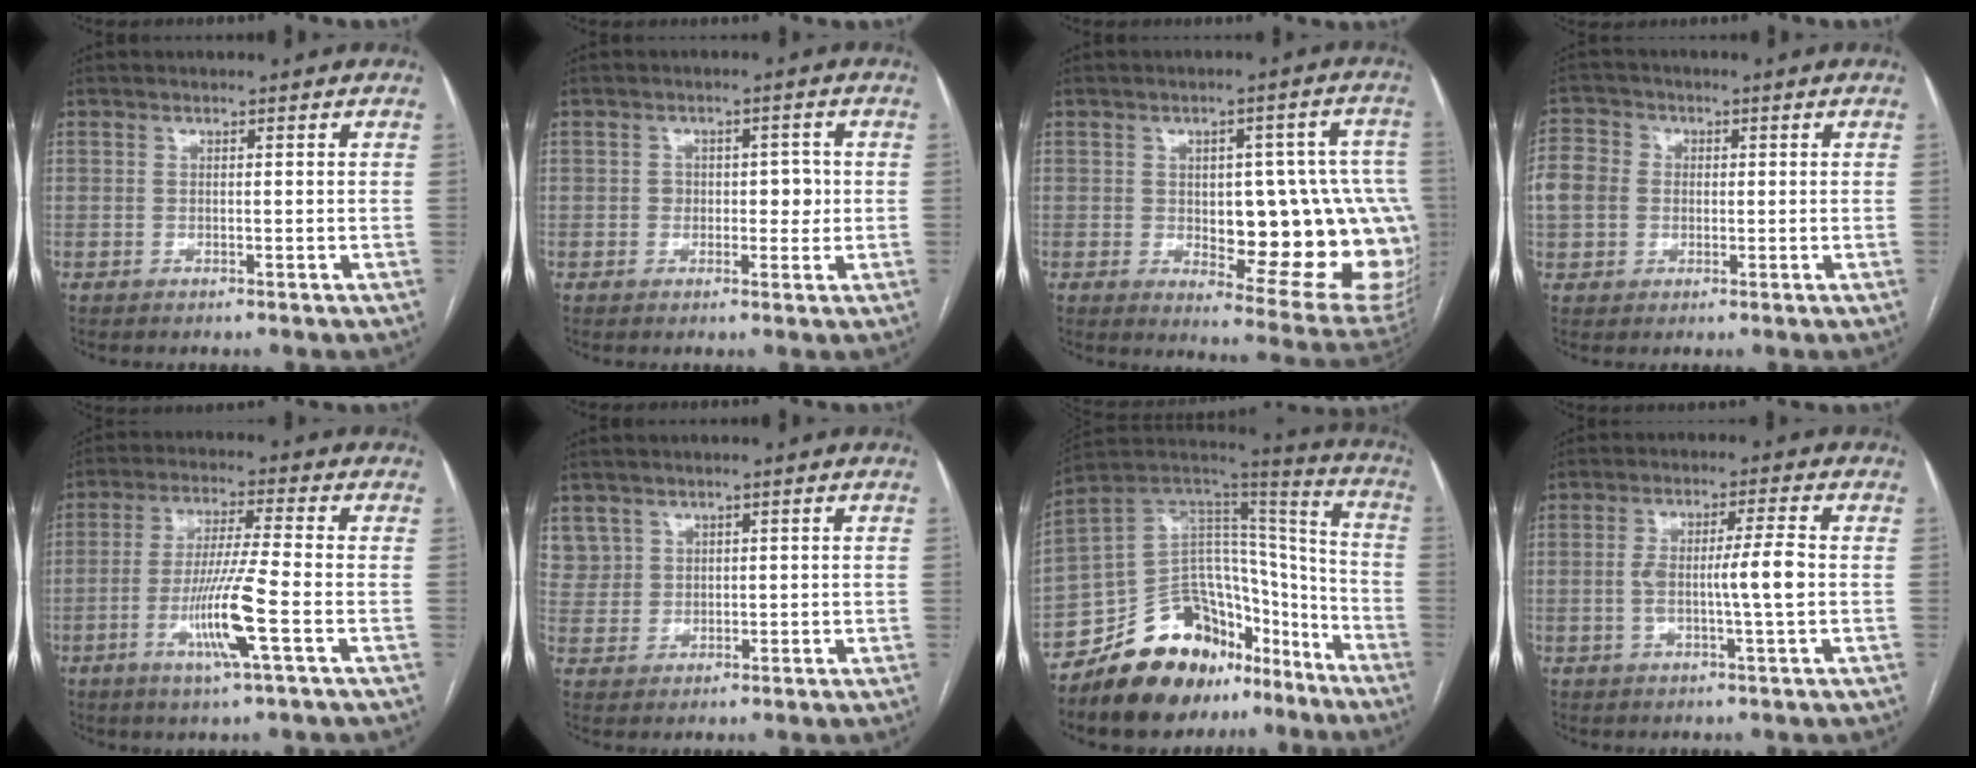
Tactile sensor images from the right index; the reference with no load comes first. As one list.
[{"total": 3.7, "force": [-0.1, 2.4, 2.8], "torque": [-0.030, 0.011, 0.001]}, {"total": 21.1, "force": [-1.7, 7.7, 19.6], "torque": [-0.156, 0.028, 0.006]}, {"total": 12.3, "force": [0.7, 11.2, 5.0], "torque": [-0.162, 0.044, 0.020]}, {"total": 10.1, "force": [-3.4, -0.6, 9.6], "torque": [-0.188, -0.013, -0.065]}, {"total": 5.1, "force": [2.8, 4.3, -0.1], "torque": [0.014, 0.009, 0.058]}, {"total": 21.7, "force": [-15.7, 11.6, 9.3], "torque": [-0.150, 0.076, -0.255]}, {"total": 6.5, "force": [-0.6, 0.0, 6.5], "torque": [-0.116, 0.006, -0.008]}]